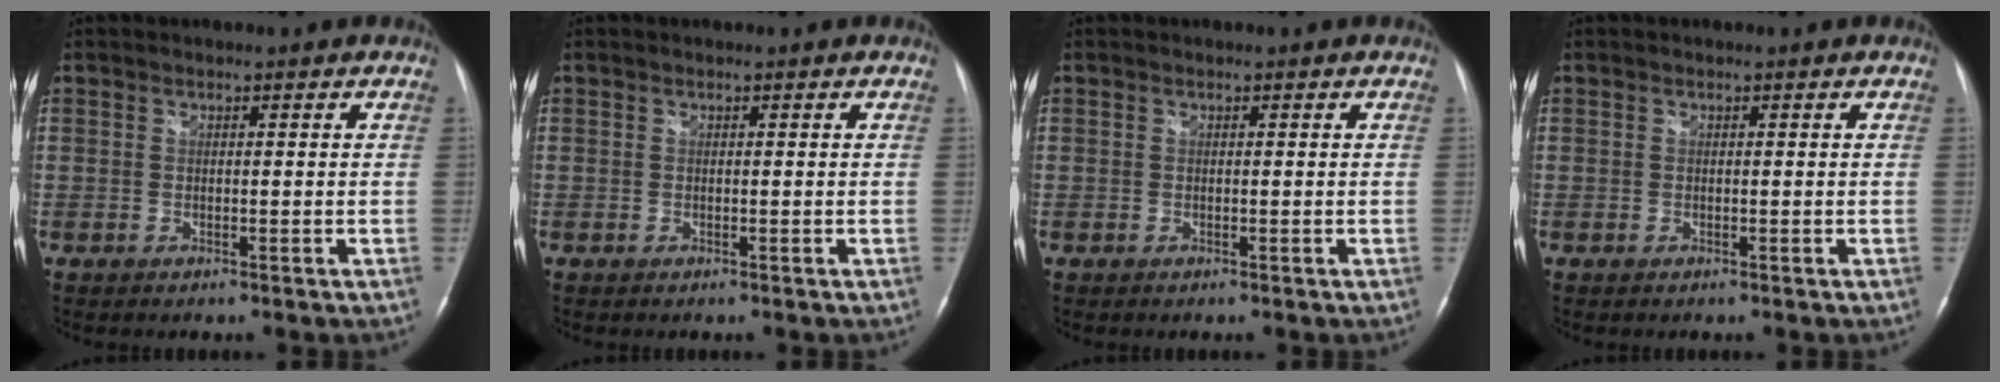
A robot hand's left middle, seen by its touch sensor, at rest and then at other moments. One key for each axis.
{"total": 0.0}
{"total": 0.0}
{"total": 0.0}